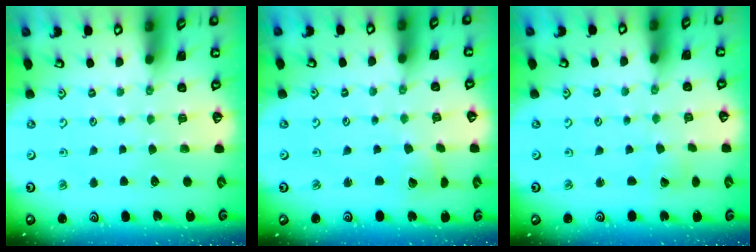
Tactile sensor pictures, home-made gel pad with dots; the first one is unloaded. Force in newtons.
{"total": 1.9, "press": 1.9, "slide": 0.3}
{"total": 0.8, "press": 0.8, "slide": 0.1}